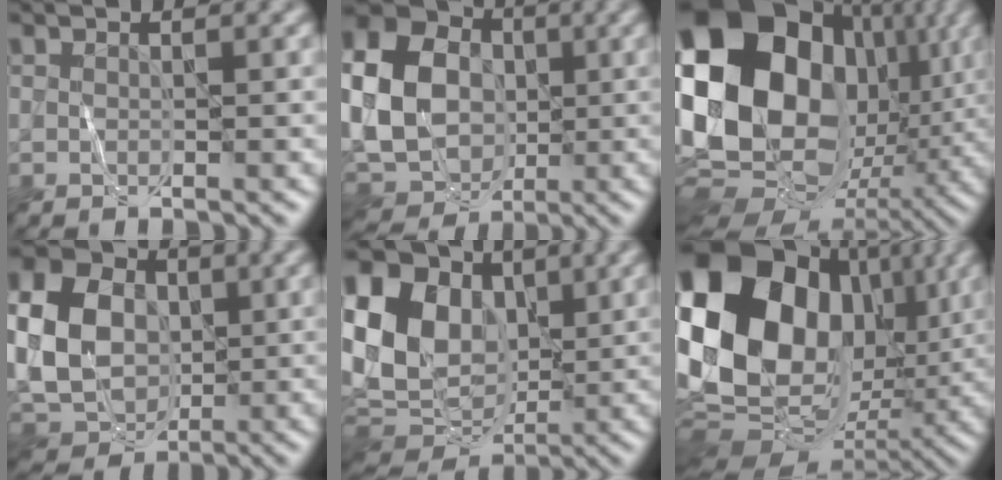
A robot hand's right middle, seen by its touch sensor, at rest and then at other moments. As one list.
[{"total": 15.6, "force": [0.3, 12.6, 9.2], "torque": [-0.207, 0.005, -0.012]}, {"total": 22.3, "force": [3.8, 16.4, 14.7], "torque": [-0.295, 0.002, 0.073]}, {"total": 11.0, "force": [0.4, 8.5, 7.0], "torque": [-0.173, 0.008, -0.004]}, {"total": 17.6, "force": [3.5, 13.3, 11.0], "torque": [-0.252, 0.036, 0.060]}, {"total": 20.1, "force": [4.0, 15.1, 12.7], "torque": [-0.274, 0.016, 0.079]}]